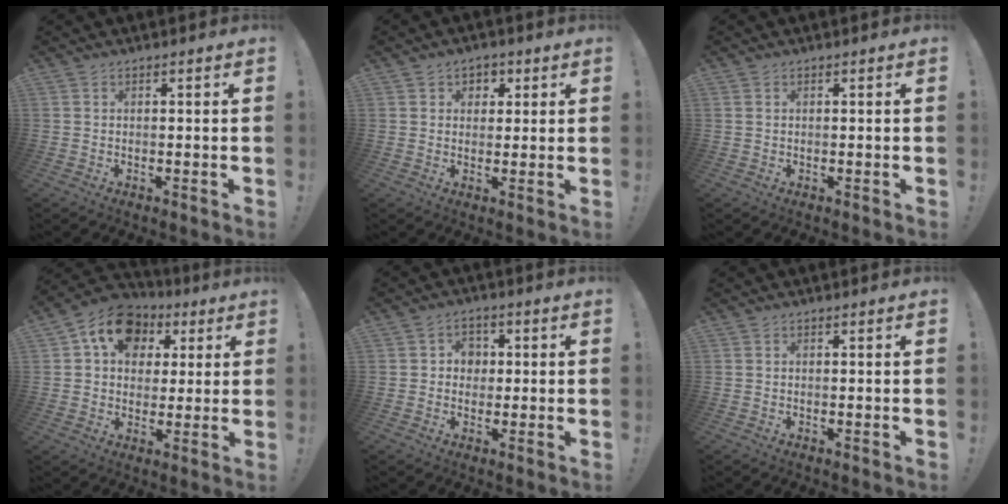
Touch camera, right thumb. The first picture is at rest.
{"total": 1.8, "force": [0.6, 1.6, 0.5], "torque": [-0.001, 0.000, 0.010]}
{"total": 0.6, "force": [0.4, 0.4, 0.3], "torque": [-0.009, 0.002, 0.008]}
{"total": 14.4, "force": [5.9, 10.9, 7.3], "torque": [-0.122, -0.015, 0.113]}
{"total": 4.5, "force": [0.1, 4.2, 1.6], "torque": [-0.020, 0.002, 0.000]}
{"total": 0.0}